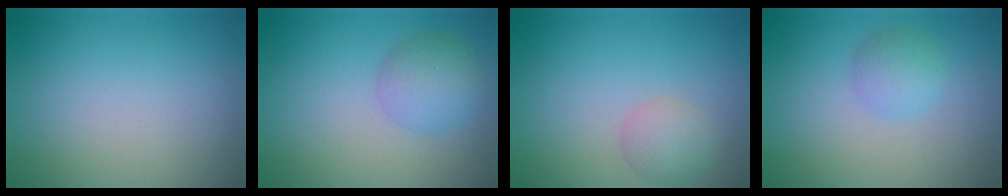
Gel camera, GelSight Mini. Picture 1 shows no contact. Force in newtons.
{"total": 3.4, "press": 3.4, "slide": 0.0}
{"total": 2.1, "press": 2.1, "slide": 0.1}
{"total": 2.1, "press": 2.1, "slide": 0.0}